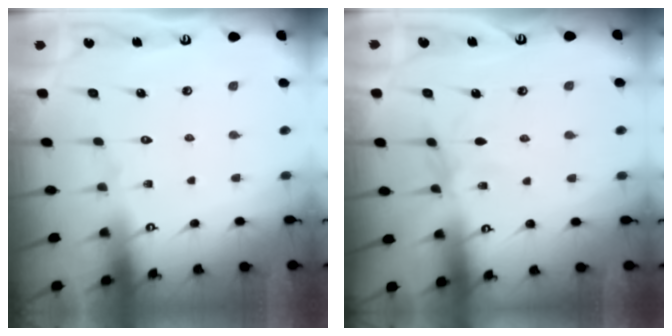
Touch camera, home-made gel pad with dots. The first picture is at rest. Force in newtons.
{"total": 2.7, "press": 2.7, "slide": 0.4}